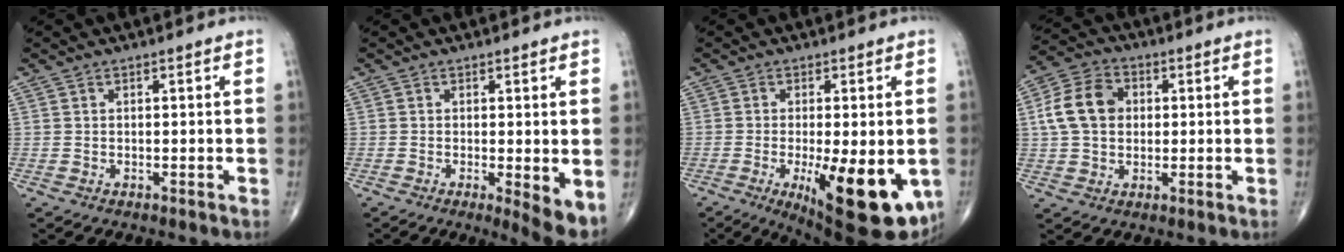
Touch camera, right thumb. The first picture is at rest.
{"total": 5.1, "force": [-0.8, 1.2, 4.9], "torque": [-0.074, -0.016, -0.014]}
{"total": 17.7, "force": [-4.9, 5.9, 15.9], "torque": [-0.192, -0.026, -0.053]}
{"total": 10.3, "force": [1.3, 7.7, 6.6], "torque": [-0.116, 0.019, 0.017]}